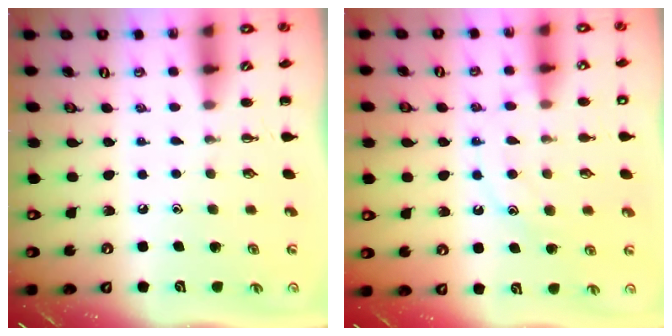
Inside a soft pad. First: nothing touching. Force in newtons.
{"total": 13.0, "press": 13.0, "slide": 0.9}